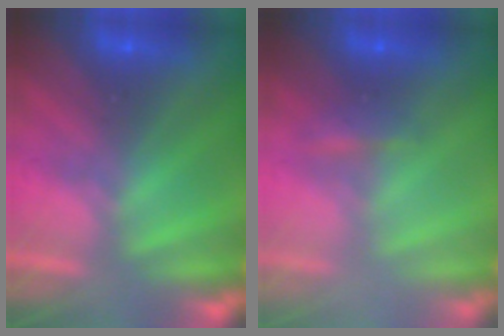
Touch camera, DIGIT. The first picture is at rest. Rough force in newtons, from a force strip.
{"total": 2.2}